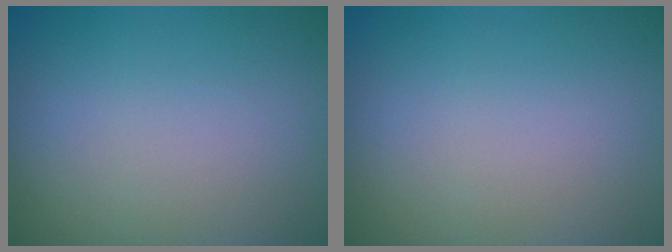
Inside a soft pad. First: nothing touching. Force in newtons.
{"total": 0.0}